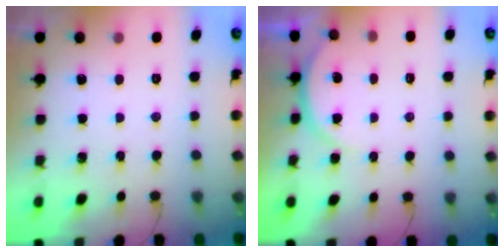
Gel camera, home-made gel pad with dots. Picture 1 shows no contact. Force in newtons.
{"total": 5.2, "press": 5.1, "slide": 0.6}